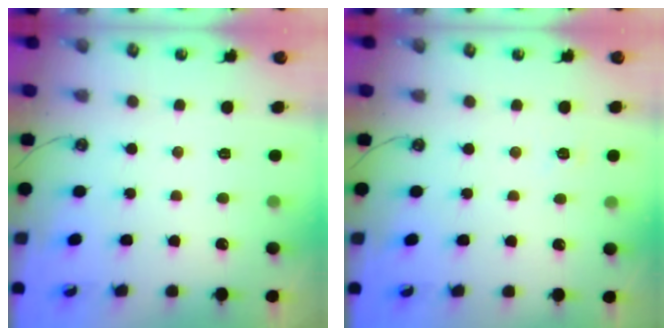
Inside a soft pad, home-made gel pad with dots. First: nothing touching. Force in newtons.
{"total": 2.2, "press": 2.2, "slide": 0.3}